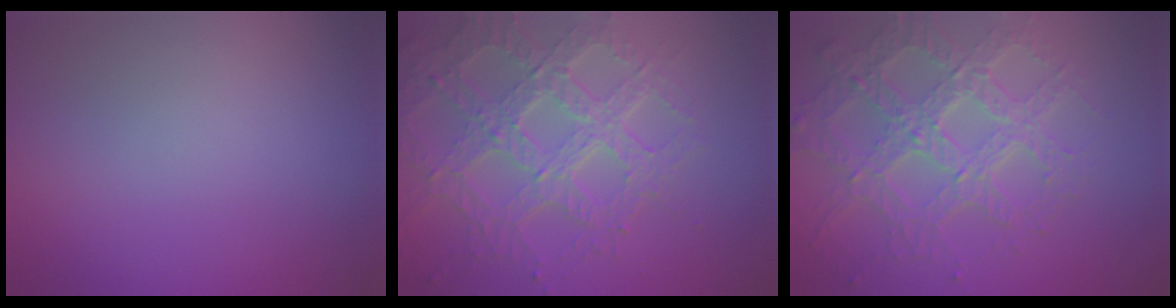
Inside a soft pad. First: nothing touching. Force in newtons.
{"total": 7.1, "press": 5.2, "slide": 4.9}
{"total": 7.0, "press": 5.1, "slide": 4.8}